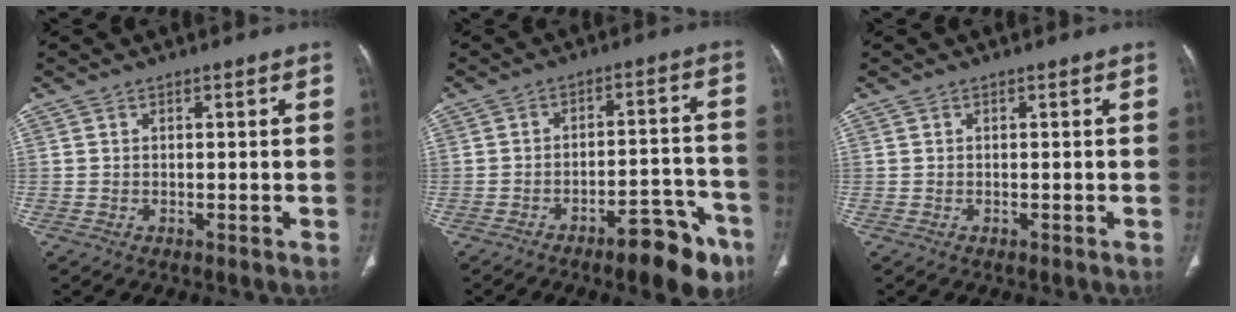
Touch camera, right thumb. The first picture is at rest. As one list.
[{"total": 12.1, "force": [-7.6, 4.0, 8.5], "torque": [-0.088, 0.057, -0.105]}, {"total": 0.0}]